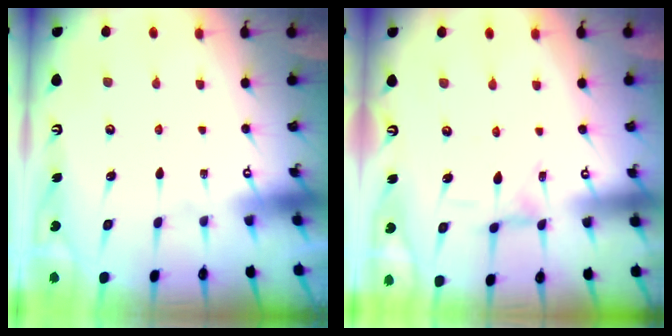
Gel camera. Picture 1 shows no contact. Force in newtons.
{"total": 0.9, "press": 0.9, "slide": 0.2}